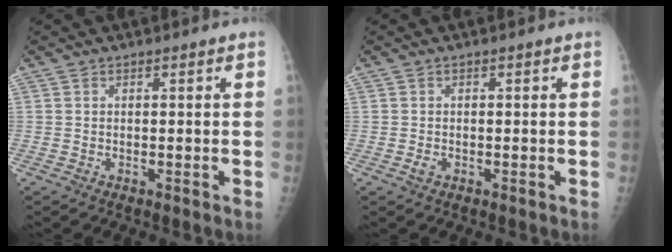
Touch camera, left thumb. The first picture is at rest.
{"total": 1.1, "force": [-0.4, 0.8, 0.7], "torque": [-0.012, -0.001, -0.008]}